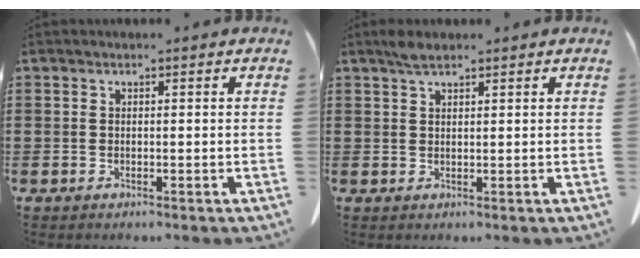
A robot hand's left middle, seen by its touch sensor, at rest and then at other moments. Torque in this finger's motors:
{"motor_torque": [0.17, 0.16, 0.00, 0.04]}